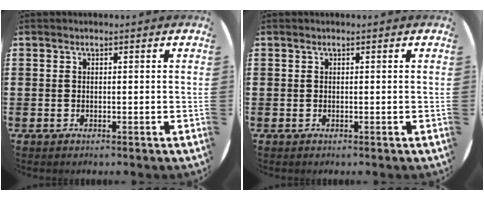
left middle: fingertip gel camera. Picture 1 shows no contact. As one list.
[{"total": 0.0}]